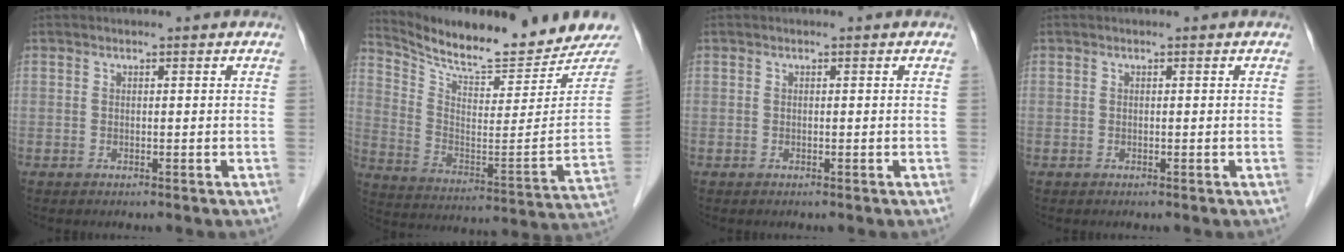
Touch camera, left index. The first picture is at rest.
{"total": 20.2, "force": [18.9, 2.8, 6.4], "torque": [-0.120, -0.068, 0.277]}
{"total": 0.0}
{"total": 0.0}